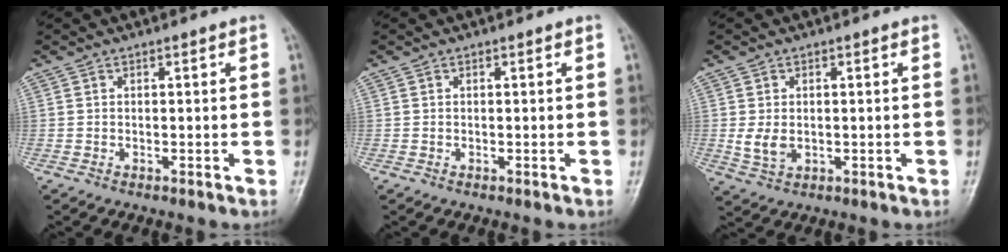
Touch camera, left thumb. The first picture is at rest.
{"total": 0.0}
{"total": 3.9, "force": [-0.1, 2.8, 2.8], "torque": [-0.048, -0.006, 0.004]}